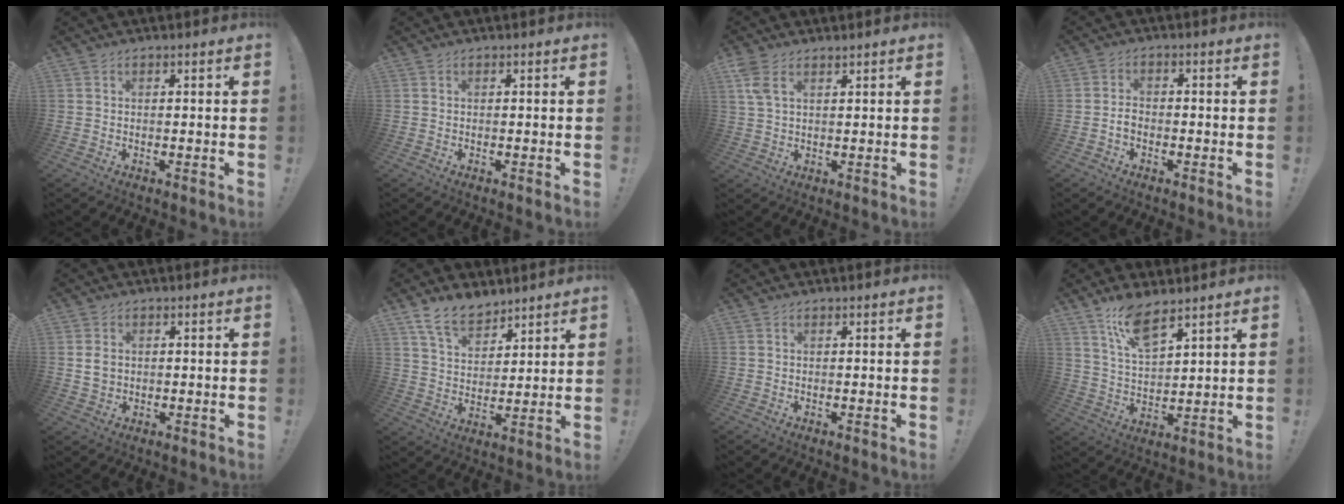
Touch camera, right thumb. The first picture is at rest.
{"total": 0.0}
{"total": 5.0, "force": [2.9, 2.2, 3.4], "torque": [-0.070, -0.007, 0.057]}
{"total": 2.5, "force": [-1.1, 1.6, 1.5], "torque": [-0.030, 0.011, -0.018]}
{"total": 3.3, "force": [0.4, 2.8, 1.7], "torque": [-0.023, 0.004, 0.008]}
{"total": 10.3, "force": [8.1, 5.0, 4.0], "torque": [-0.085, -0.043, 0.159]}
{"total": 0.0}
{"total": 9.9, "force": [7.6, 2.7, 5.6], "torque": [-0.114, -0.038, 0.140]}